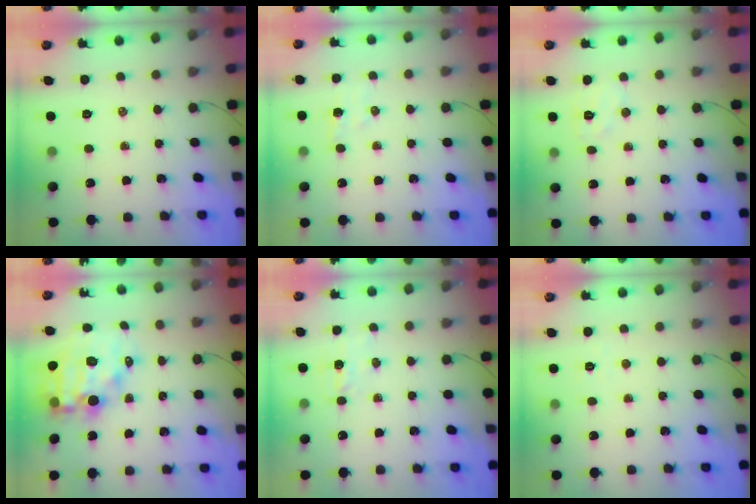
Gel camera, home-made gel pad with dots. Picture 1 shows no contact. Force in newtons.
{"total": 3.0, "press": 2.9, "slide": 0.7}
{"total": 4.8, "press": 4.6, "slide": 1.1}
{"total": 12.9, "press": 12.5, "slide": 3.3}
{"total": 3.4, "press": 3.3, "slide": 1.1}
{"total": 2.4, "press": 2.3, "slide": 0.5}